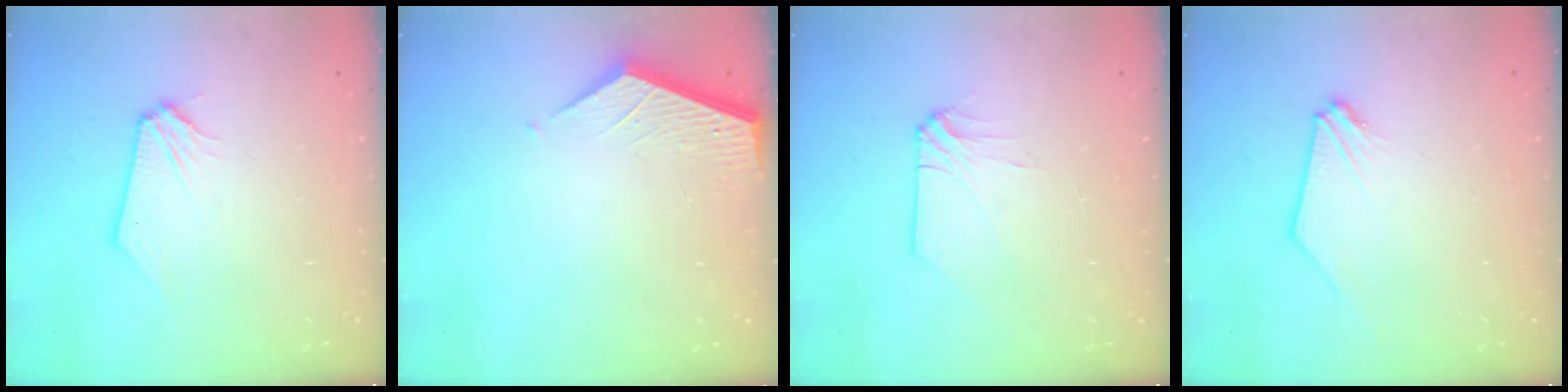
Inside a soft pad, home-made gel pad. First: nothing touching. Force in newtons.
{"total": 3.6, "press": 3.6, "slide": 0.4}
{"total": 2.8, "press": 2.7, "slide": 0.6}
{"total": 0.7, "press": 0.7, "slide": 0.1}